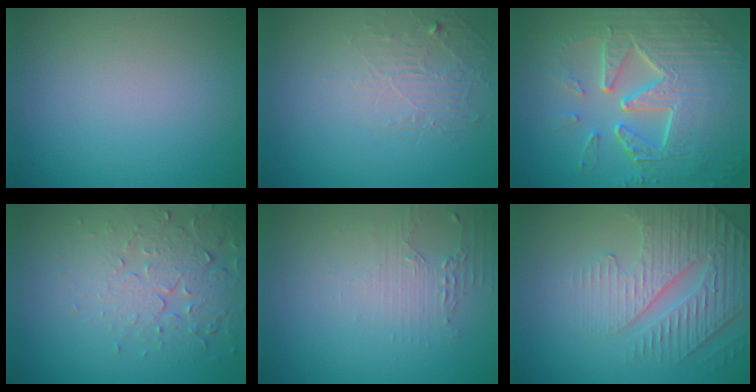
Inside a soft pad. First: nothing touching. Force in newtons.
{"total": 1.8, "press": 0.8, "slide": 1.6}
{"total": 9.4, "press": 6.3, "slide": 6.9}
{"total": 5.3, "press": 3.9, "slide": 3.6}
{"total": 1.7, "press": 1.7, "slide": 0.3}
{"total": 4.2, "press": 4.0, "slide": 1.4}